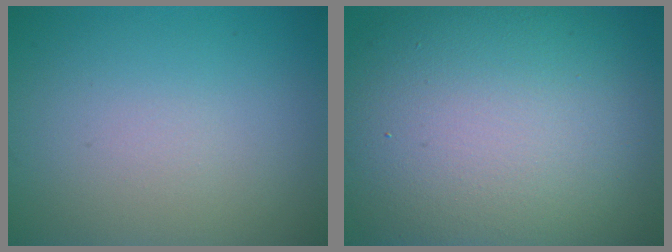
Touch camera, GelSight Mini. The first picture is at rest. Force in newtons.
{"total": 17.4, "press": 17.4, "slide": 0.9}